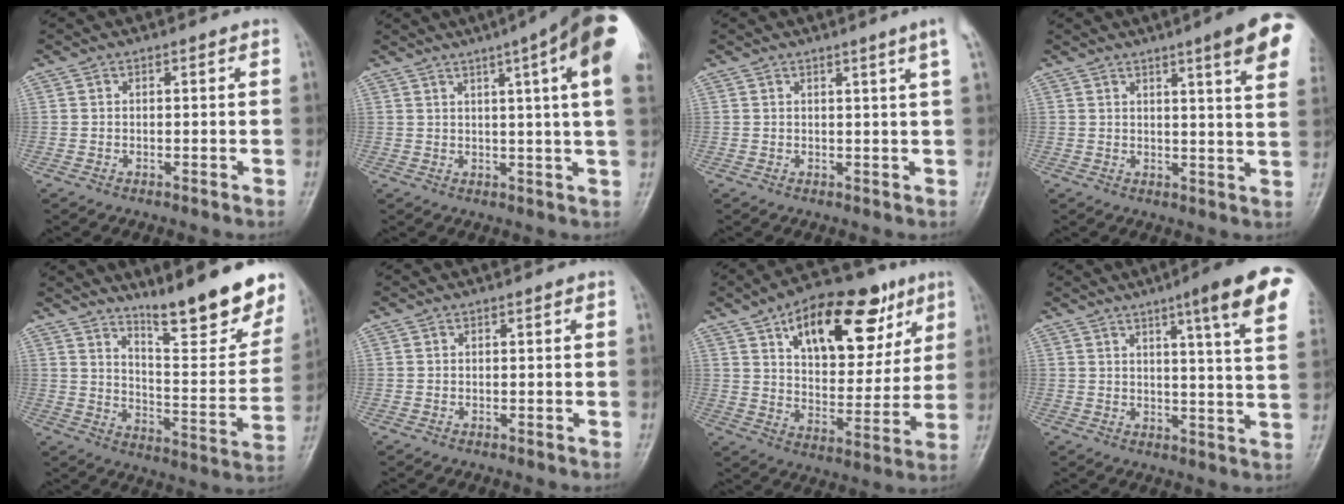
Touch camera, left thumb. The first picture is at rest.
{"total": 17.4, "force": [8.1, 1.1, 15.3], "torque": [-0.207, -0.007, 0.087]}
{"total": 3.5, "force": [1.9, -0.9, 2.7], "torque": [-0.039, -0.009, 0.028]}
{"total": 12.5, "force": [6.9, 1.4, 10.3], "torque": [-0.116, -0.027, 0.074]}
{"total": 19.9, "force": [14.9, 4.2, 12.5], "torque": [-0.140, -0.106, 0.218]}
{"total": 0.0}
{"total": 22.4, "force": [10.6, 11.4, 16.2], "torque": [-0.195, -0.019, 0.165]}
{"total": 14.5, "force": [7.7, 1.1, 12.3], "torque": [-0.152, -0.034, 0.087]}